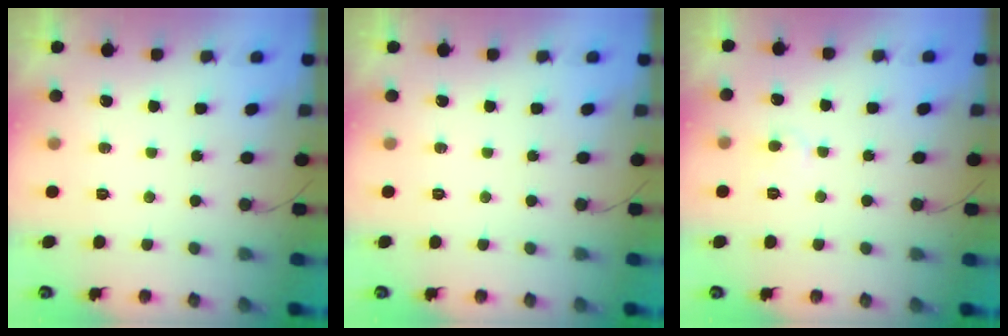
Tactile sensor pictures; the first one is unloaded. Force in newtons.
{"total": 0.0}
{"total": 4.2, "press": 4.2, "slide": 0.4}